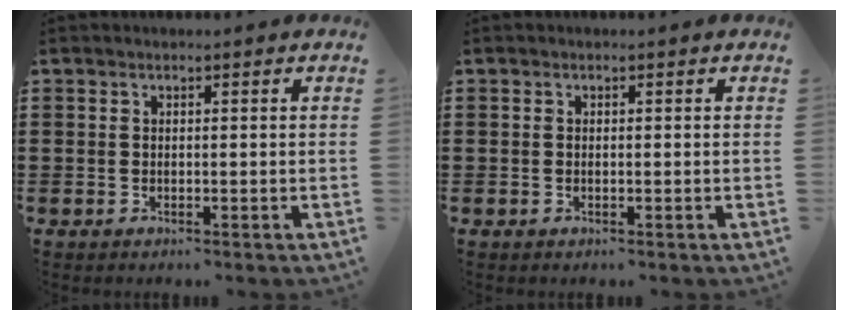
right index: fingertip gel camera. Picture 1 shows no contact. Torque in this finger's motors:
{"motor_torque": [0.08, 0.72, 0.00, 0.01]}